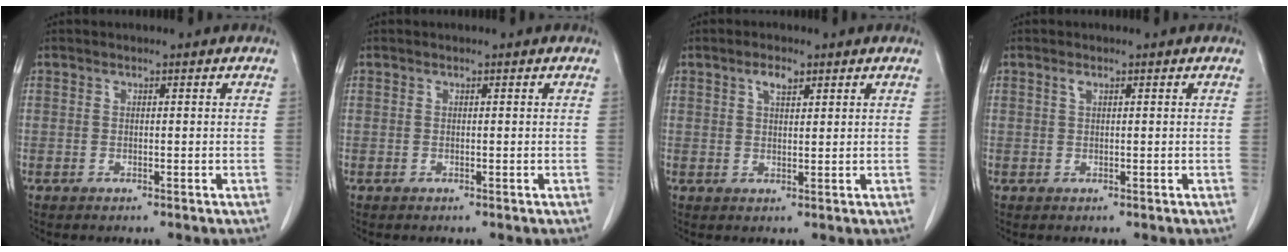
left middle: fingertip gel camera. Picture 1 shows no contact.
{"total": 0.0}
{"total": 2.5, "force": [1.5, 1.0, 1.8], "torque": [-0.036, 0.002, 0.027]}
{"total": 0.7, "force": [0.4, 0.2, 0.5], "torque": [-0.012, 0.003, 0.006]}